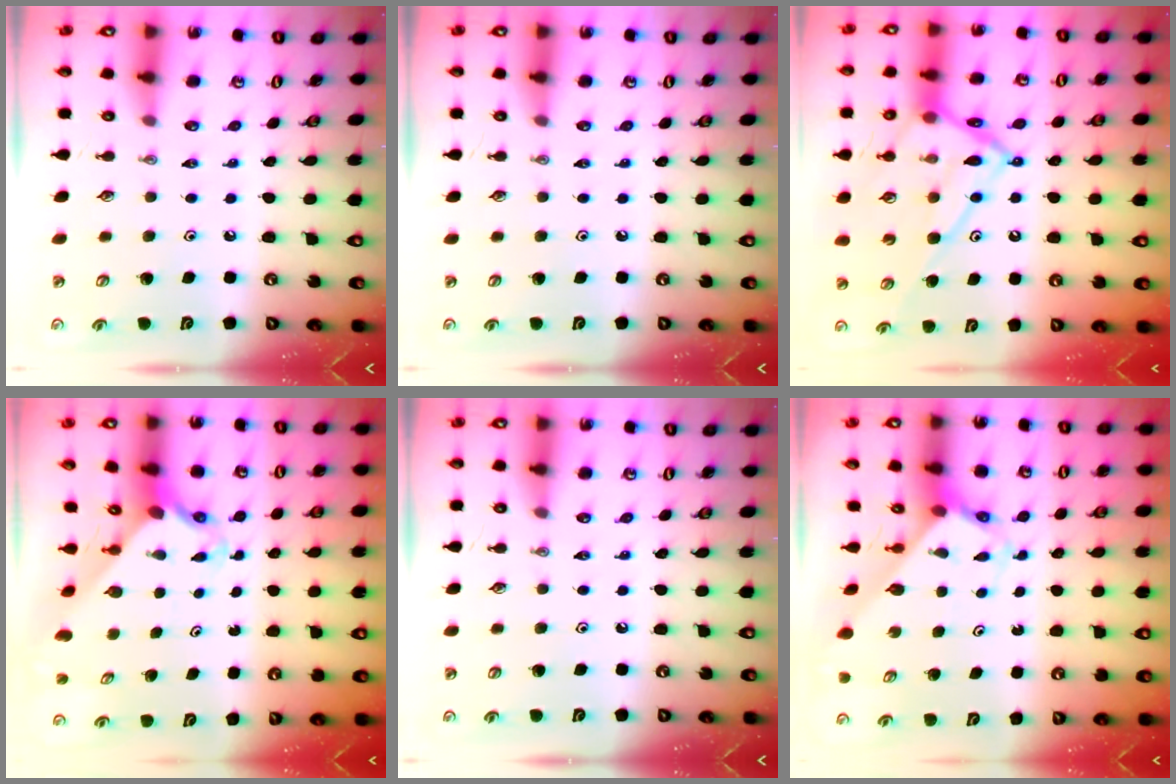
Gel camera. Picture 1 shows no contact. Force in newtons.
{"total": 0.0}
{"total": 19.0, "press": 18.9, "slide": 1.2}
{"total": 2.2, "press": 2.2, "slide": 0.2}
{"total": 0.0}
{"total": 2.7, "press": 2.7, "slide": 0.1}